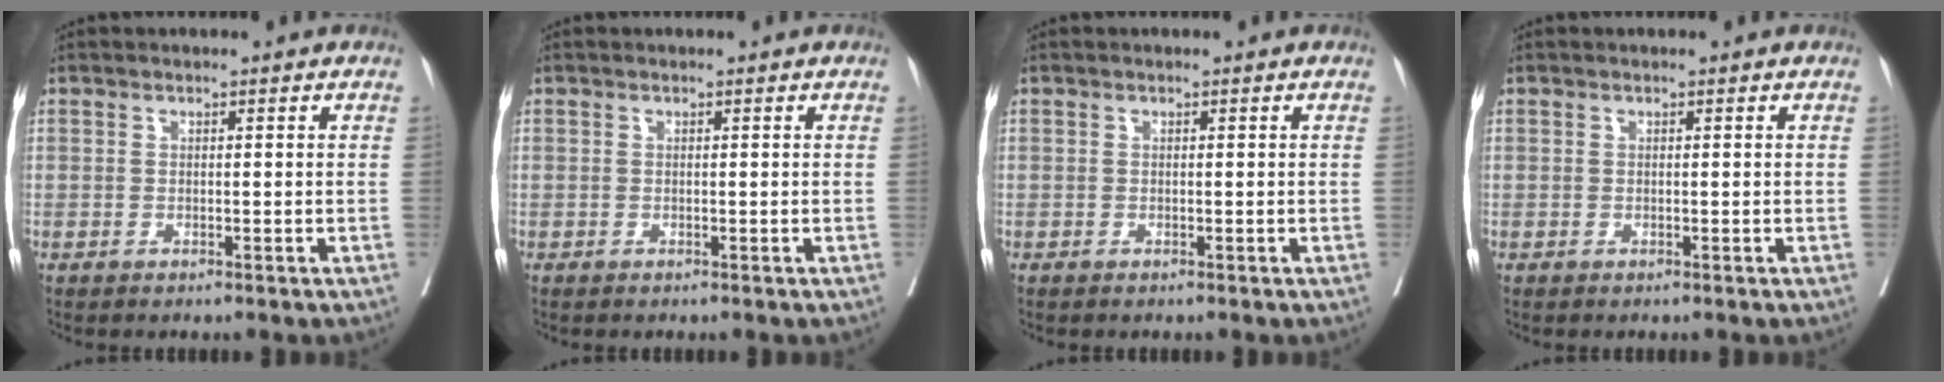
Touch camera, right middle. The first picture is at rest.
{"total": 0.0}
{"total": 0.0}
{"total": 0.0}